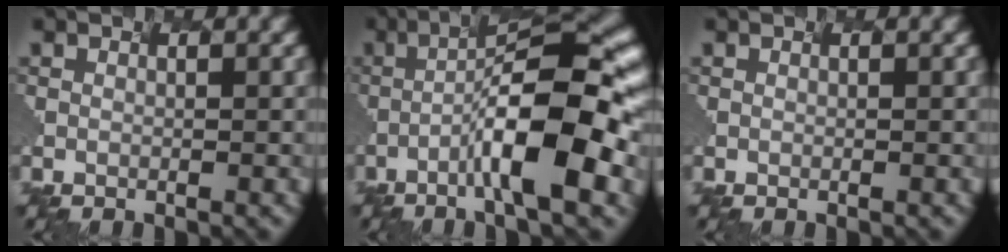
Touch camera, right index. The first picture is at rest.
{"total": 8.9, "force": [-2.9, 0.9, 8.3], "torque": [-0.142, 0.015, -0.049]}
{"total": 0.0}